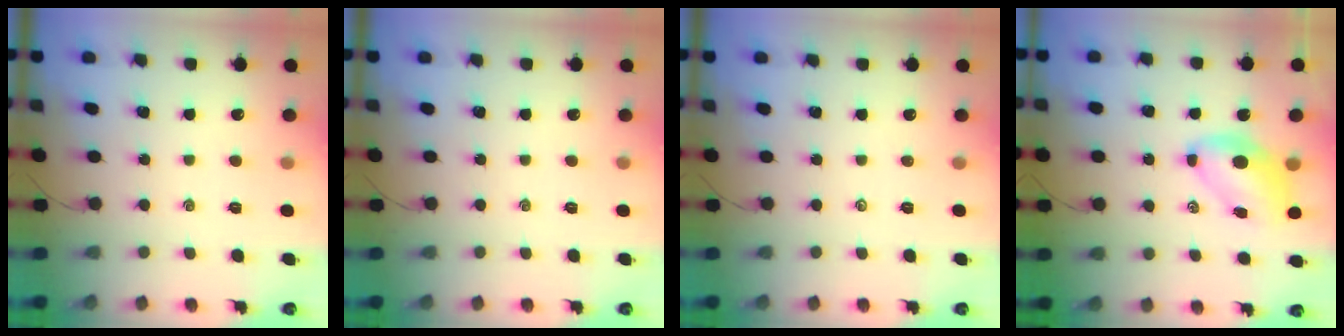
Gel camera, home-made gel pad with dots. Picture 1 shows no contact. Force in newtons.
{"total": 0.0}
{"total": 0.0}
{"total": 7.2, "press": 7.1, "slide": 1.1}